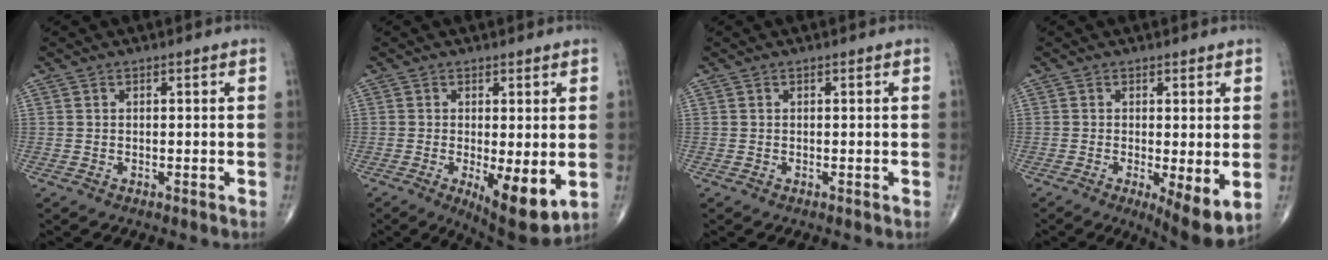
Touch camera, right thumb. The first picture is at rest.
{"total": 9.3, "force": [-1.8, 3.1, 8.6], "torque": [-0.126, -0.027, -0.020]}
{"total": 0.0}
{"total": 6.3, "force": [-1.0, 1.8, 6.0], "torque": [-0.094, -0.021, -0.016]}